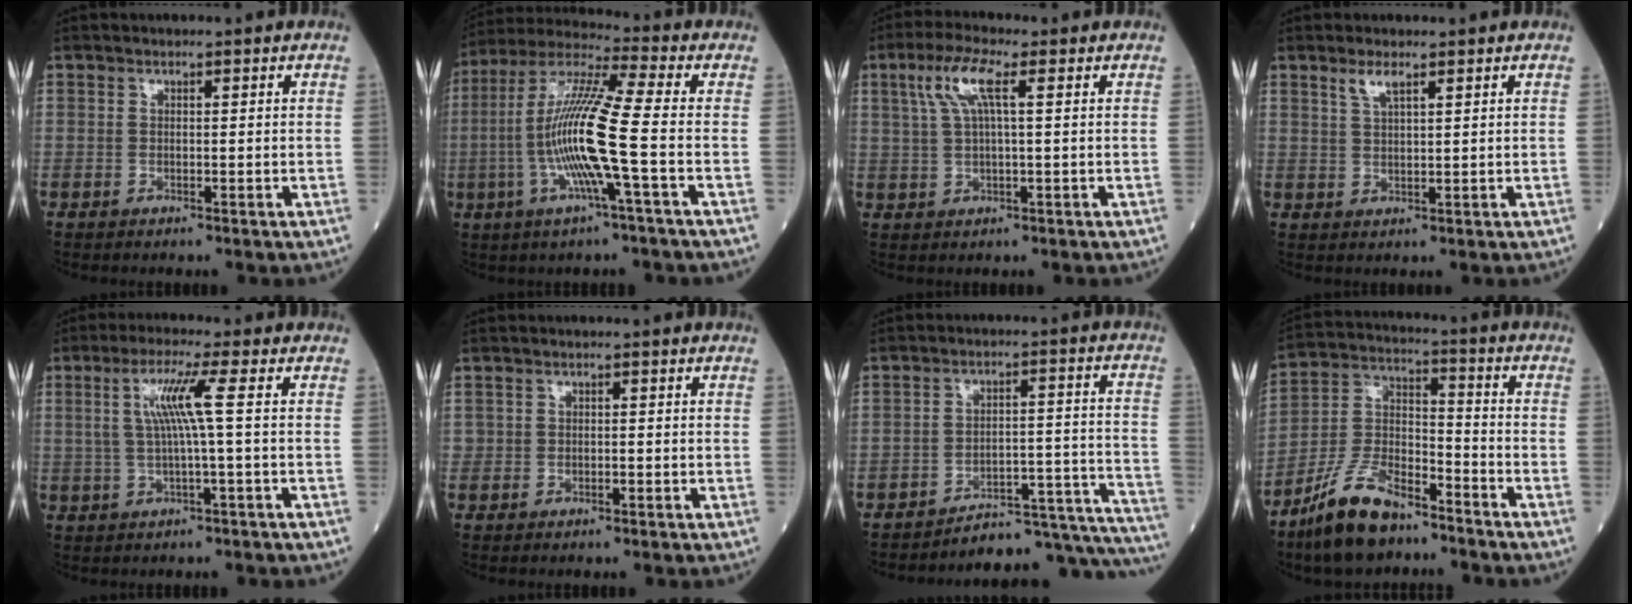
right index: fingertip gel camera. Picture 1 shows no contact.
{"total": 14.0, "force": [-2.7, -0.4, 13.7], "torque": [-0.276, 0.001, -0.060]}
{"total": 5.8, "force": [2.2, 0.8, 5.3], "torque": [-0.117, 0.021, 0.049]}
{"total": 2.5, "force": [1.8, 0.3, 1.7], "torque": [-0.039, 0.002, 0.041]}
{"total": 6.0, "force": [1.0, -1.0, 5.8], "torque": [-0.120, 0.012, 0.028]}
{"total": 0.7, "force": [-0.1, 0.6, 0.3], "torque": [-0.005, 0.006, 0.003]}
{"total": 17.2, "force": [-17.0, 1.2, 2.1], "torque": [0.025, 0.054, -0.219]}
{"total": 12.6, "force": [-9.4, 4.3, 7.3], "torque": [-0.157, -0.001, -0.182]}